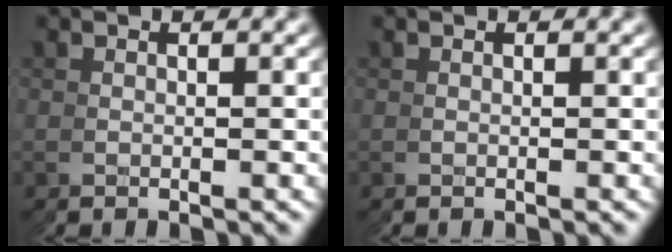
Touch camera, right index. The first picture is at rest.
{"total": 0.0}